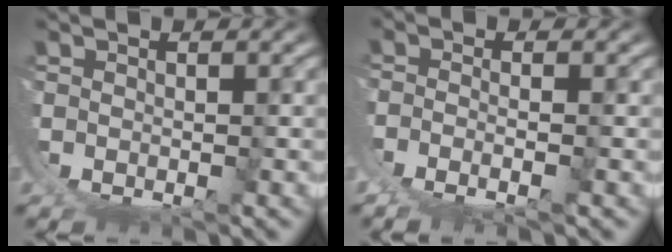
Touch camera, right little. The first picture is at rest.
{"total": 2.7, "force": [-0.6, 0.7, 2.6], "torque": [-0.059, -0.017, 0.001]}